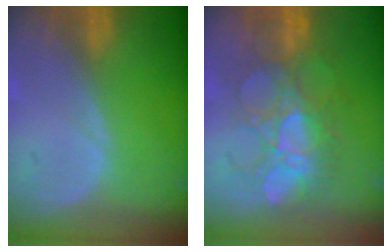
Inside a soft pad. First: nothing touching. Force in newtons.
{"total": 8.8, "press": 8.7, "slide": 1.6}